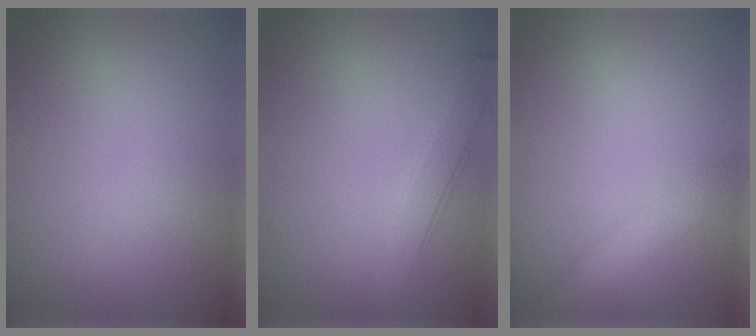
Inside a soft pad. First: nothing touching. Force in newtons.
{"total": 2.9, "press": 2.9, "slide": 0.1}
{"total": 2.2, "press": 2.2, "slide": 0.2}